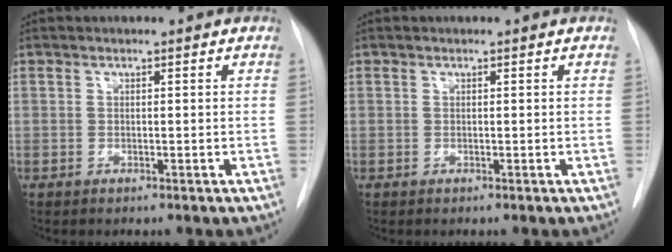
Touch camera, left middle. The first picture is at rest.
{"total": 0.0}